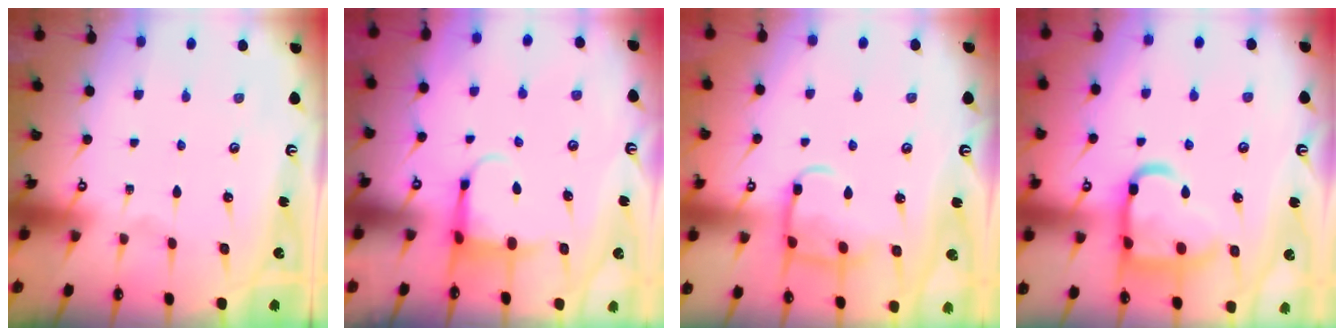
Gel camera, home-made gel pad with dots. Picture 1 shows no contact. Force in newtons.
{"total": 6.2, "press": 6.1, "slide": 1.2}
{"total": 11.6, "press": 11.5, "slide": 1.2}
{"total": 17.8, "press": 17.7, "slide": 1.5}